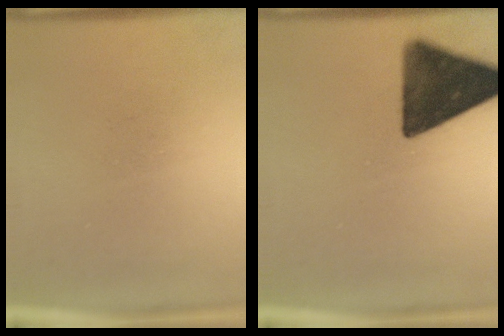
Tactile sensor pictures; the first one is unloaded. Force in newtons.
{"total": 14.6}